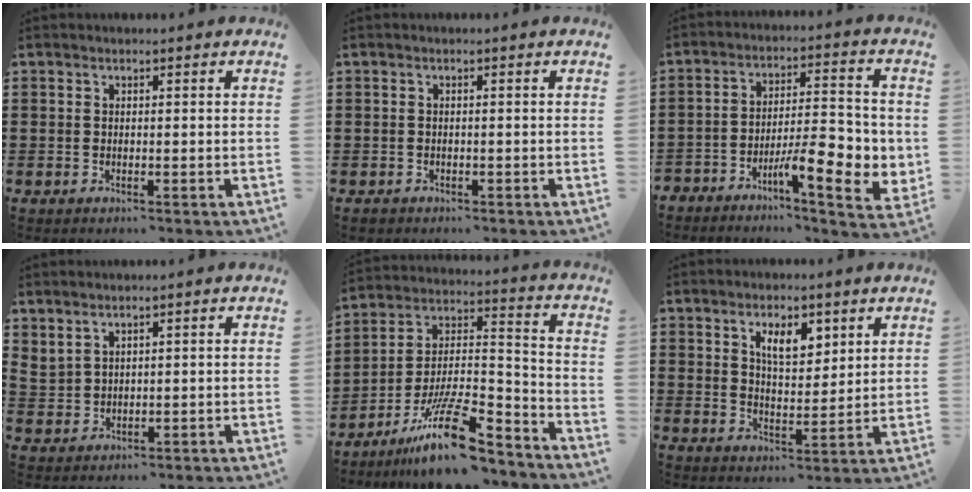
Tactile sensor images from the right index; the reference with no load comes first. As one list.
[{"total": 0.6, "force": [-0.5, 0.3, 0.1], "torque": [-0.003, 0.000, -0.011]}, {"total": 8.5, "force": [-4.2, 2.6, 6.9], "torque": [-0.098, -0.003, -0.076]}, {"total": 1.9, "force": [1.7, 0.7, 0.4], "torque": [-0.015, 0.004, 0.034]}, {"total": 15.7, "force": [-11.0, 4.3, 10.3], "torque": [-0.179, 0.041, -0.192]}, {"total": 5.7, "force": [3.3, 2.5, 3.9], "torque": [-0.070, 0.001, 0.055]}]